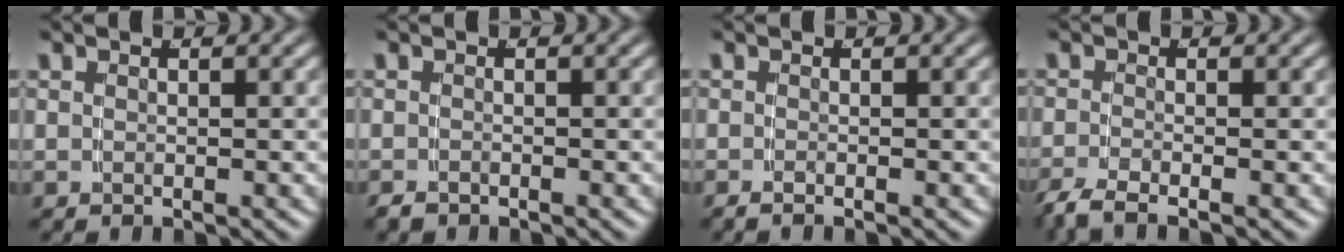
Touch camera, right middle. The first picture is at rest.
{"total": 1.0, "force": [-1.0, -0.1, 0.0], "torque": [0.001, -0.009, -0.014]}
{"total": 0.8, "force": [-0.7, -0.3, 0.2], "torque": [-0.005, -0.005, -0.011]}
{"total": 3.1, "force": [-2.5, 0.7, 1.7], "torque": [-0.041, -0.014, -0.037]}